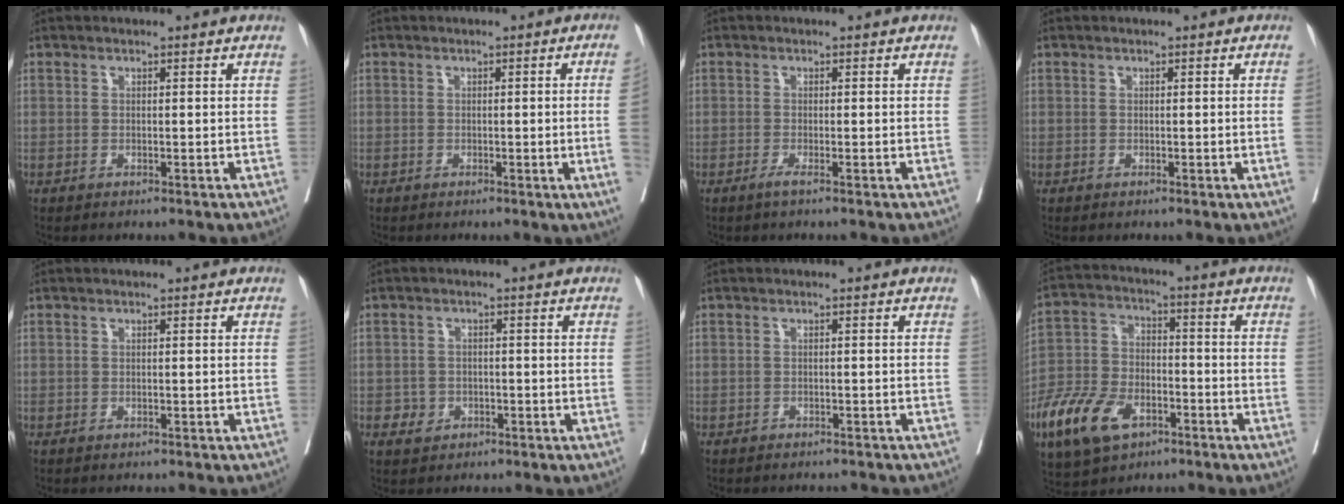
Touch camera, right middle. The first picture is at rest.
{"total": 5.1, "force": [-0.5, -1.7, 4.7], "torque": [-0.065, -0.012, -0.003]}
{"total": 0.9, "force": [-0.6, -0.2, 0.7], "torque": [-0.009, -0.006, -0.017]}
{"total": 1.4, "force": [-0.1, -0.6, 1.2], "torque": [-0.015, -0.002, 0.000]}
{"total": 0.0}
{"total": 2.7, "force": [-1.1, 2.3, 0.7], "torque": [-0.005, 0.006, -0.012]}
{"total": 3.4, "force": [-3.1, 1.3, 0.6], "torque": [-0.004, -0.004, -0.043]}
{"total": 12.8, "force": [-6.7, 7.2, 8.2], "torque": [-0.177, -0.003, -0.125]}